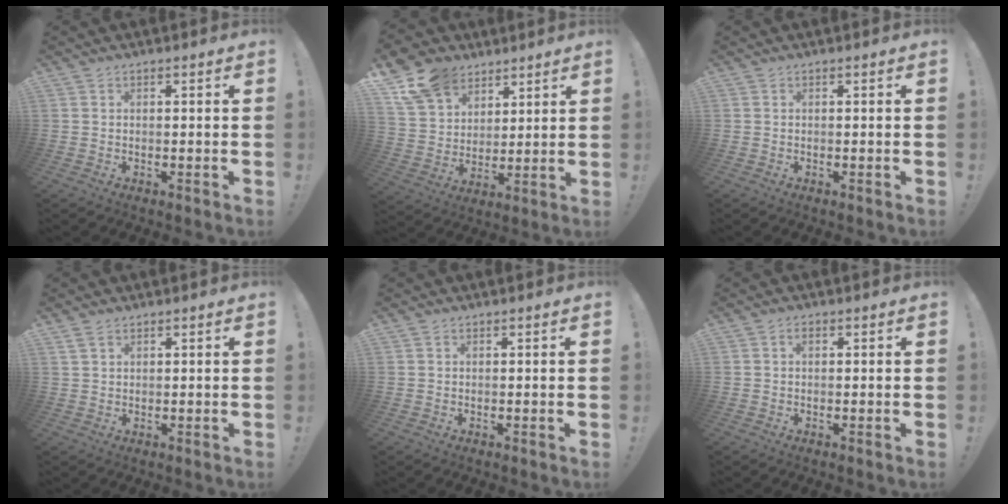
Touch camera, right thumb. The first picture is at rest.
{"total": 15.0, "force": [9.3, 10.5, 5.3], "torque": [-0.094, -0.057, 0.182]}
{"total": 0.0}
{"total": 3.0, "force": [2.3, 1.4, 1.2], "torque": [-0.020, -0.009, 0.045]}
{"total": 0.7, "force": [0.6, 0.4, 0.1], "torque": [0.004, -0.002, 0.011]}
{"total": 1.0, "force": [0.3, 0.6, 0.7], "torque": [-0.010, 0.002, 0.003]}